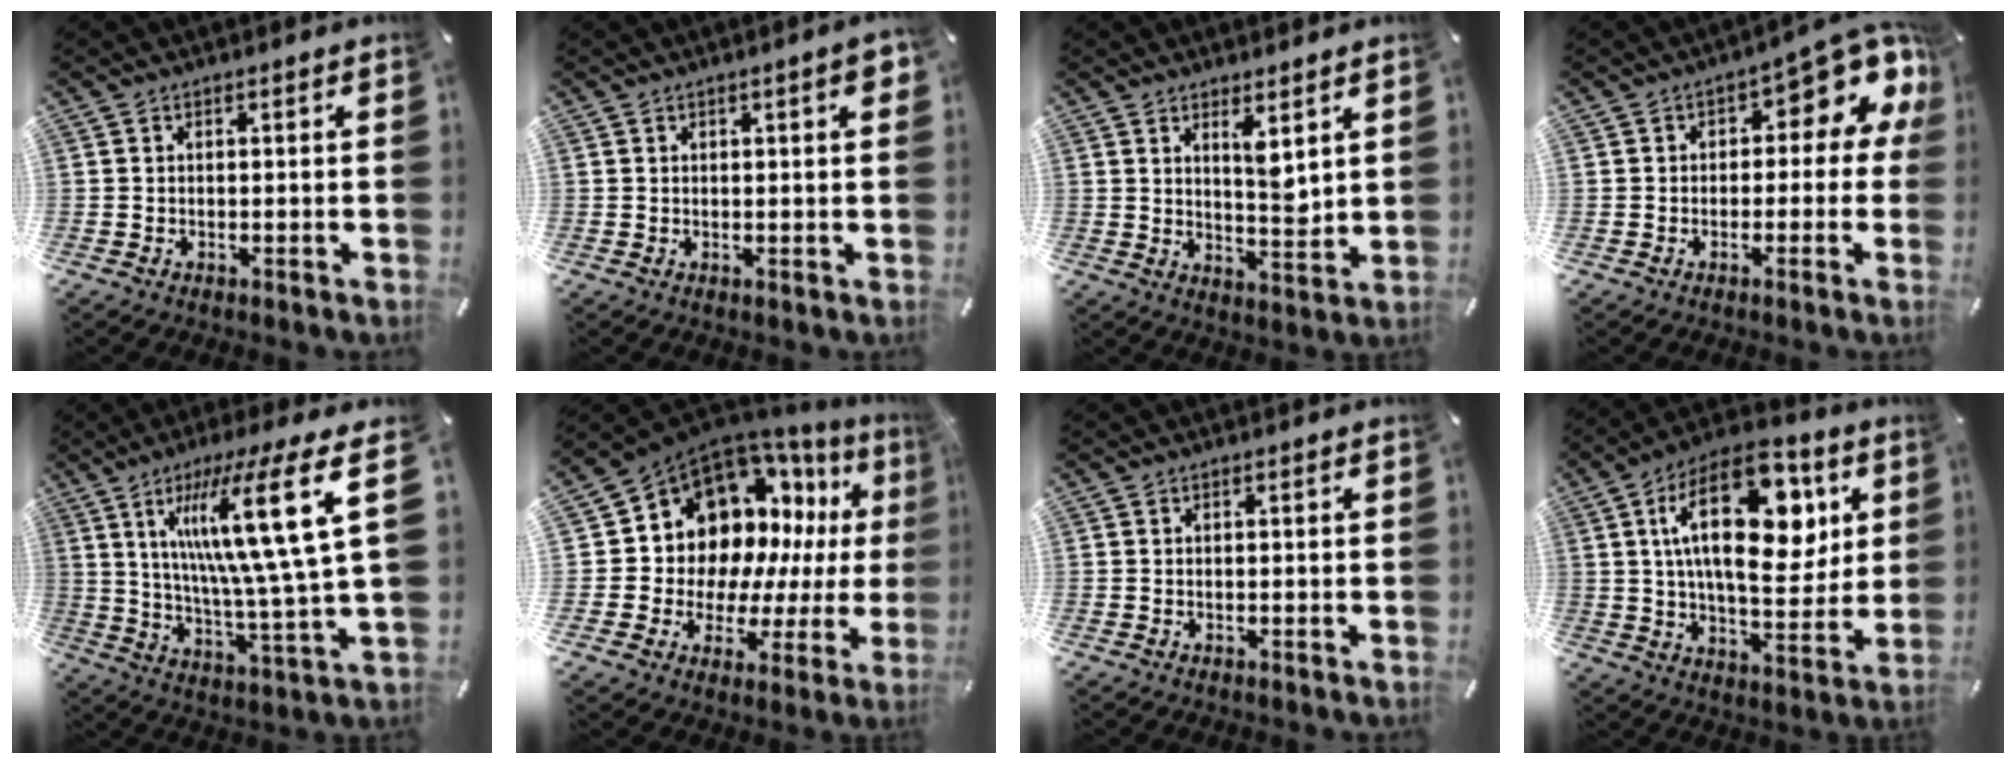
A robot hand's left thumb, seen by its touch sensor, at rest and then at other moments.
{"total": 3.0, "force": [1.1, 0.8, 2.7], "torque": [-0.043, 0.001, 0.016]}
{"total": 6.0, "force": [3.9, 1.9, 4.1], "torque": [-0.060, -0.031, 0.063]}
{"total": 9.8, "force": [4.5, 4.7, 7.4], "torque": [-0.091, -0.036, 0.076]}
{"total": 24.8, "force": [9.2, 3.8, 22.7], "torque": [-0.402, -0.046, 0.125]}
{"total": 14.3, "force": [7.6, 11.1, 5.0], "torque": [-0.077, -0.095, 0.151]}
{"total": 0.0}
{"total": 23.4, "force": [7.2, 12.0, 18.7], "torque": [-0.309, -0.009, 0.111]}